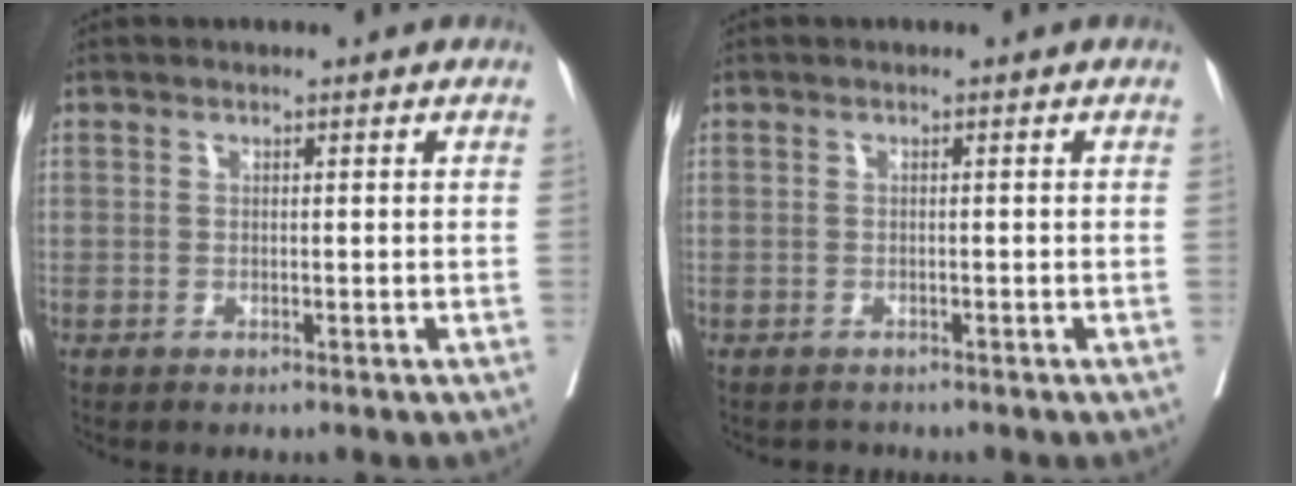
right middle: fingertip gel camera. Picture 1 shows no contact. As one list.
[{"total": 1.1, "force": [-1.0, 0.4, -0.2], "torque": [-0.002, -0.003, -0.017]}]